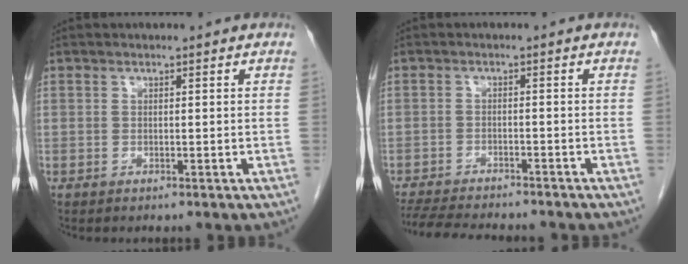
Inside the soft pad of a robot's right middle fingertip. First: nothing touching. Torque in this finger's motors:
{"motor_torque": [0.97, -0.83, 0.08, 0.04]}